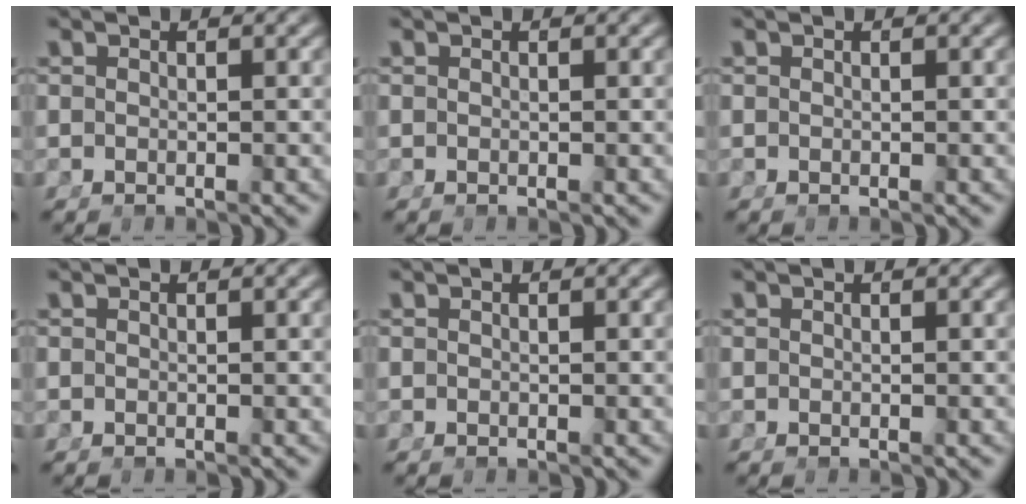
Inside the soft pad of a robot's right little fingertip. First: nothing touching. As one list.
[{"total": 0.0}, {"total": 0.0}, {"total": 0.0}, {"total": 0.0}, {"total": 0.0}]